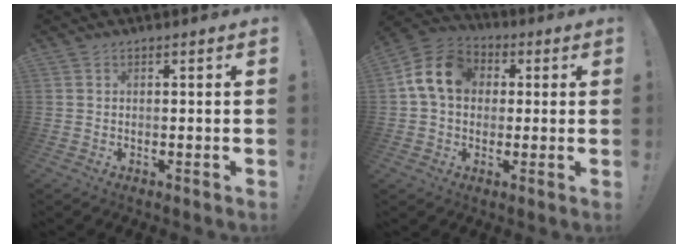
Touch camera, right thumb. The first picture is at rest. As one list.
[{"total": 13.0, "force": [2.6, 10.2, 7.7], "torque": [-0.127, 0.014, 0.055]}]